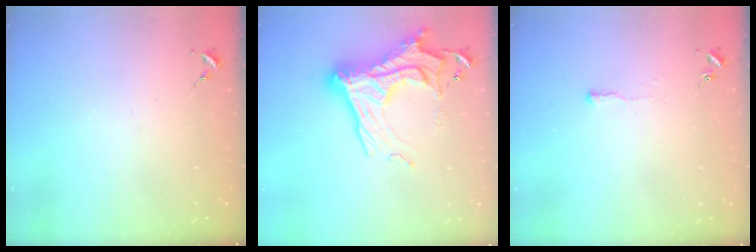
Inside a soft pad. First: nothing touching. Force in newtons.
{"total": 20.8, "press": 20.7, "slide": 1.7}
{"total": 3.1, "press": 3.1, "slide": 0.6}